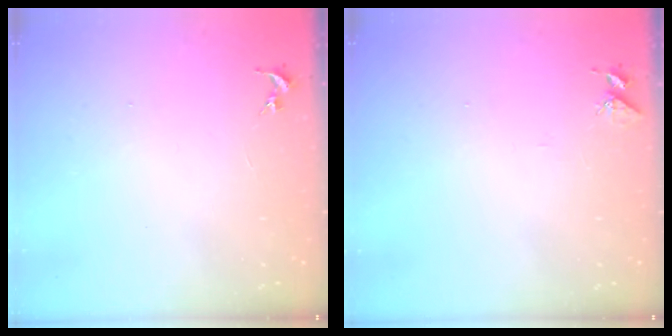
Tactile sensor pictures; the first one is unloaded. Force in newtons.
{"total": 5.0, "press": 5.0, "slide": 0.4}